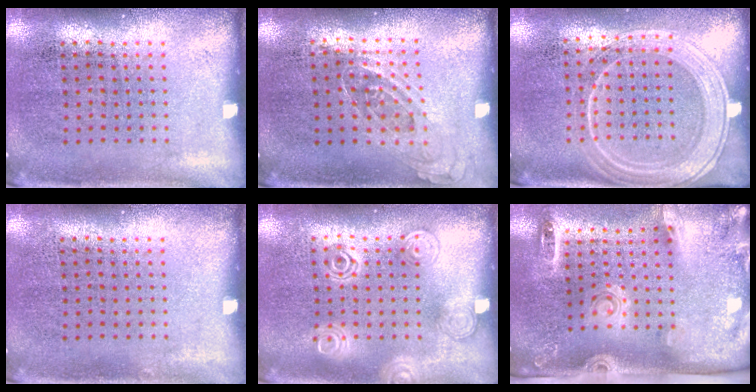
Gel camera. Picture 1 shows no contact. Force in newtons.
{"total": 0.8, "press": 0.7, "slide": 0.5}
{"total": 2.1, "press": 1.9, "slide": 0.9}
{"total": 0.0}
{"total": 1.3, "press": 1.3, "slide": 0.2}
{"total": 2.8, "press": 1.9, "slide": 2.0}